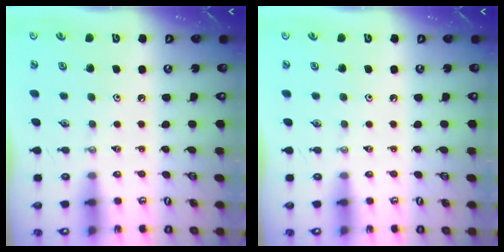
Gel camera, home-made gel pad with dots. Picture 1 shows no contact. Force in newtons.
{"total": 0.0}